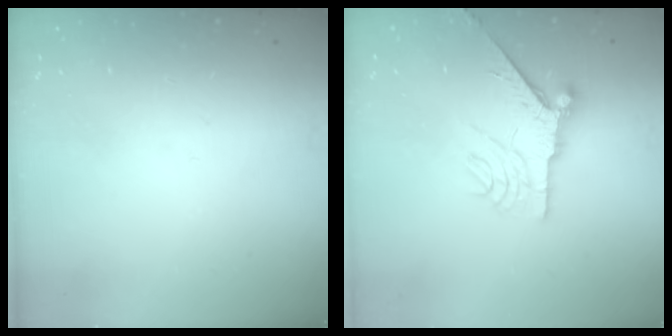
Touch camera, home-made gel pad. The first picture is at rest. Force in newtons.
{"total": 9.6, "press": 9.5, "slide": 1.0}